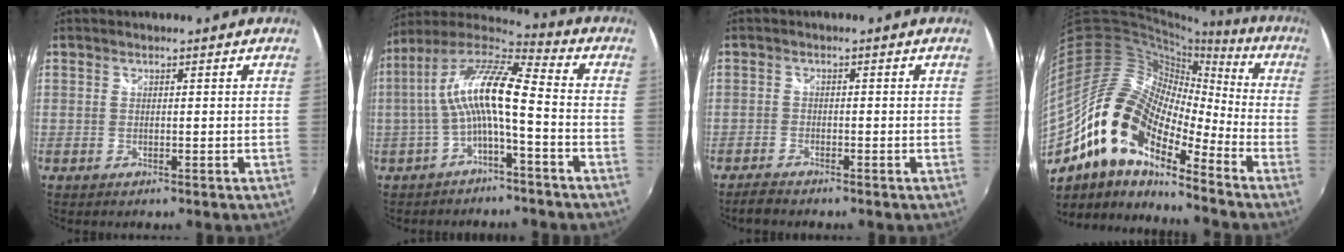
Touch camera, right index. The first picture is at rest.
{"total": 12.5, "force": [-1.5, 2.0, 12.3], "torque": [-0.241, 0.019, -0.031]}
{"total": 2.5, "force": [-2.3, 0.4, 0.7], "torque": [-0.028, -0.007, -0.046]}
{"total": 18.4, "force": [-10.5, 7.7, 13.0], "torque": [-0.221, -0.018, -0.215]}